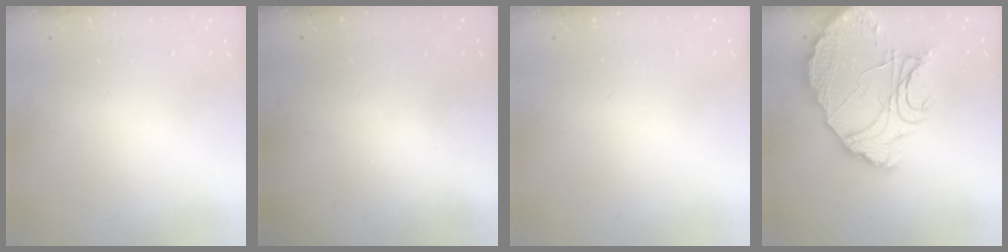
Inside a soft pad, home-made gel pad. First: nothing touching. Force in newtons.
{"total": 3.2, "press": 3.2, "slide": 0.1}
{"total": 0.0}
{"total": 18.1, "press": 18.0, "slide": 1.8}